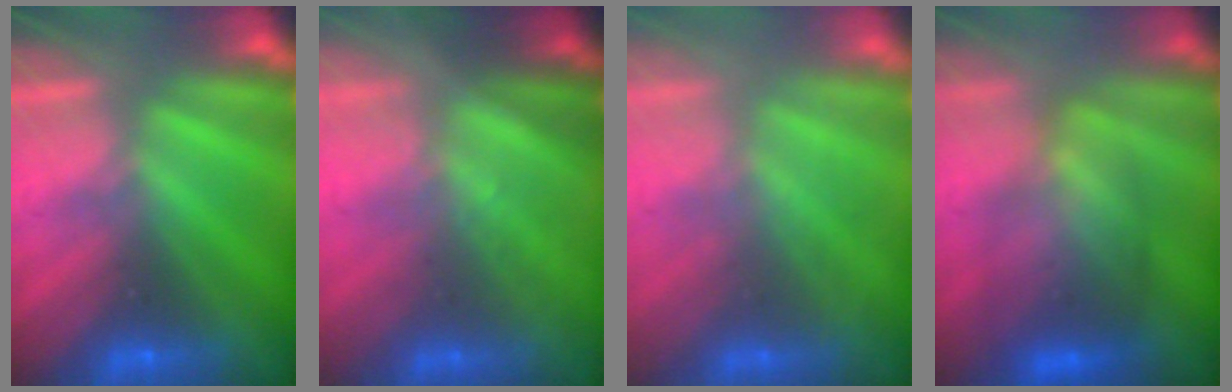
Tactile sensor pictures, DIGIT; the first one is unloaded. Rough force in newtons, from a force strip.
{"total": 1.2}
{"total": 2.3}
{"total": 3.5}